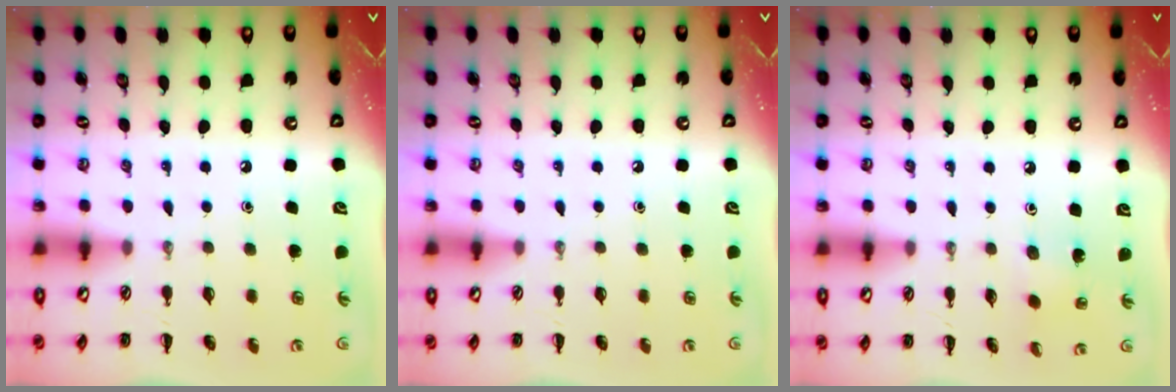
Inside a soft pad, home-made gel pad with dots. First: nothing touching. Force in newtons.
{"total": 0.0}
{"total": 1.9, "press": 1.8, "slide": 0.7}